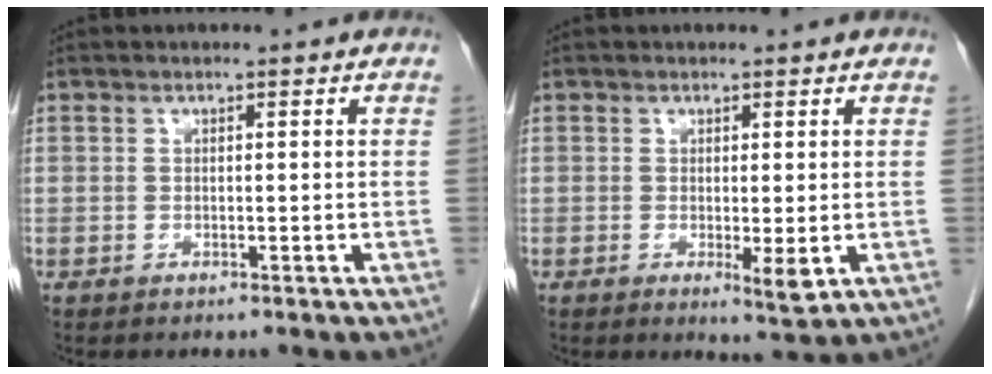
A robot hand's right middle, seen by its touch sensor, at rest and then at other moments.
{"total": 3.1, "force": [-0.5, 0.5, 3.0], "torque": [-0.044, -0.011, -0.003]}